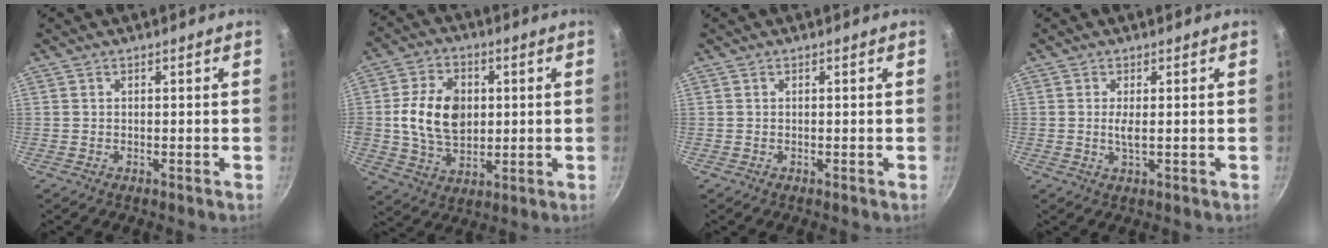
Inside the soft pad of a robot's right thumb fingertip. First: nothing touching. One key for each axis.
{"total": 13.1, "fx": 1.3, "fy": 9.4, "fz": 9.1, "tx": -0.141, "ty": 0.000, "tz": 0.024}
{"total": 0.0}
{"total": 1.9, "fx": 0.1, "fy": 0.4, "fz": 1.9, "tx": -0.040, "ty": -0.005, "tz": 0.004}